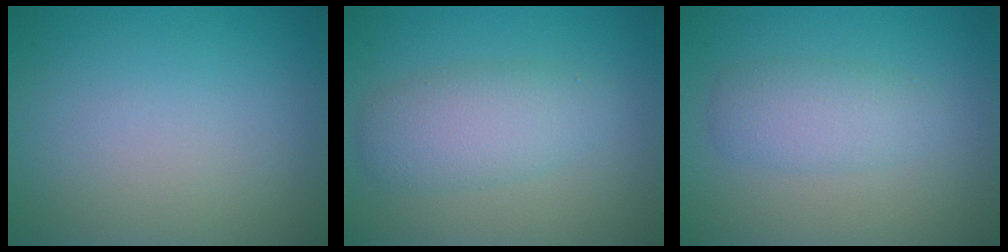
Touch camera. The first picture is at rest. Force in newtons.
{"total": 3.9, "press": 3.9, "slide": 0.1}
{"total": 2.9, "press": 2.9, "slide": 0.1}